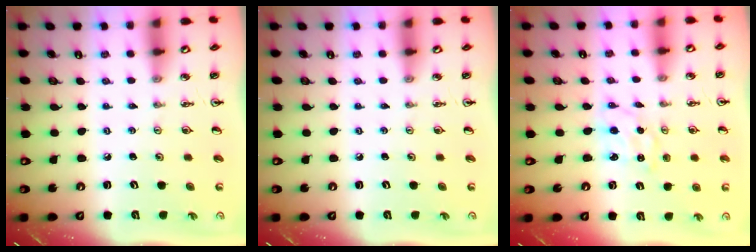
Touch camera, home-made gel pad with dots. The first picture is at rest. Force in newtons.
{"total": 0.0}
{"total": 1.7, "press": 1.7, "slide": 0.3}